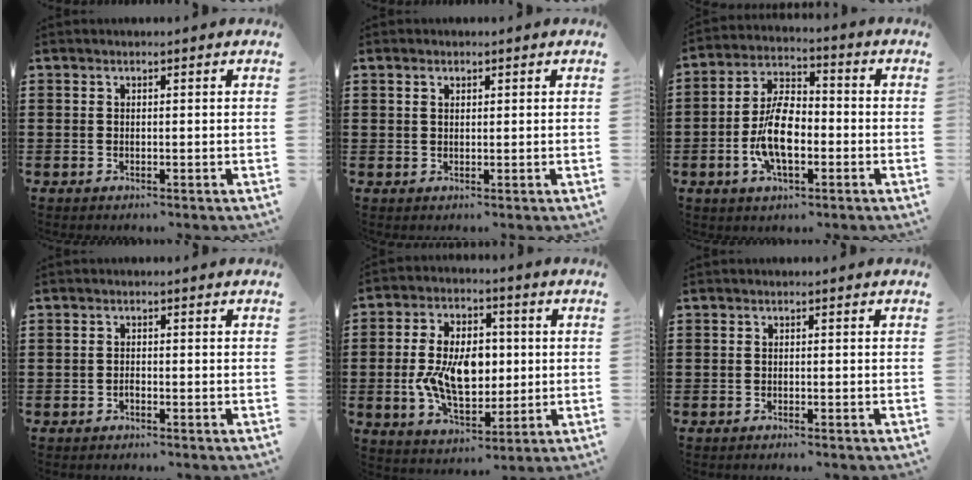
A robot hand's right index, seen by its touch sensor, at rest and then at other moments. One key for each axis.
{"total": 1.1, "fx": 0.7, "fy": 0.6, "fz": 0.5, "tx": -0.010, "ty": 0.007, "tz": 0.014}
{"total": 9.1, "fx": -2.0, "fy": 4.5, "fz": 7.6, "tx": -0.170, "ty": 0.001, "tz": -0.043}
{"total": 0.7, "fx": -0.5, "fy": 0.2, "fz": 0.4, "tx": -0.011, "ty": -0.006, "tz": -0.009}
{"total": 11.1, "fx": -0.2, "fy": 6.8, "fz": 8.7, "tx": -0.169, "ty": 0.008, "tz": -0.006}
{"total": 0.5, "fx": -0.5, "fy": 0.0, "fz": 0.1, "tx": -0.004, "ty": -0.002, "tz": -0.010}